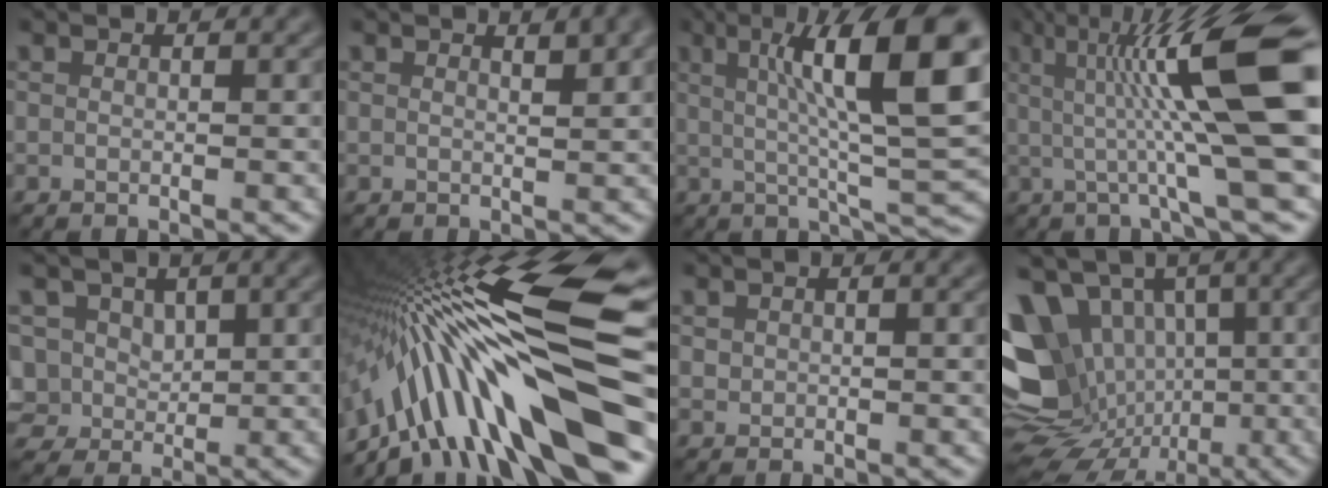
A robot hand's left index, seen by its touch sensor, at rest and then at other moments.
{"total": 2.4, "force": [1.5, 0.7, 1.8], "torque": [-0.015, 0.004, 0.022]}
{"total": 12.1, "force": [2.9, 2.4, 11.5], "torque": [-0.160, 0.015, 0.044]}
{"total": 12.6, "force": [1.8, 2.1, 12.3], "torque": [-0.181, 0.014, 0.033]}
{"total": 6.6, "force": [2.2, 5.3, 3.3], "torque": [-0.067, 0.020, 0.027]}
{"total": 16.4, "force": [-4.3, 4.1, 15.3], "torque": [-0.267, 0.034, -0.073]}
{"total": 0.7, "force": [0.1, 0.7, 0.2], "torque": [-0.005, 0.002, 0.003]}
{"total": 12.5, "force": [-0.6, 10.5, 6.7], "torque": [-0.137, 0.004, 0.002]}